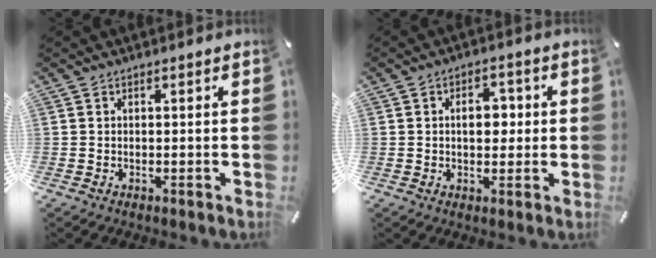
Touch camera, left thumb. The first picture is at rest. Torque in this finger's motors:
{"motor_torque": [0.86, 1.06, 0.32, -0.45, 0.01]}